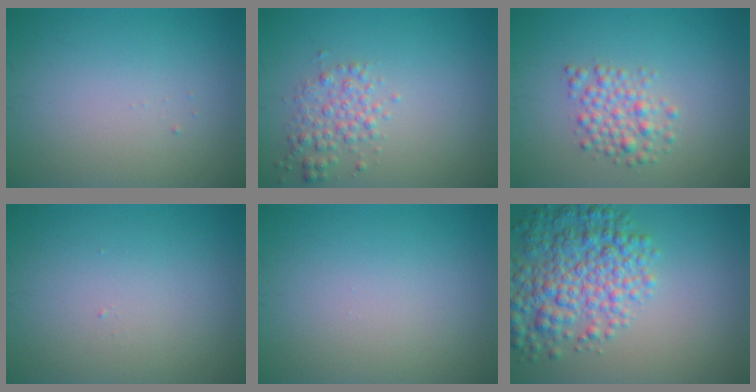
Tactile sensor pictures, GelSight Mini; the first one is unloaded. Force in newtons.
{"total": 2.4, "press": 2.4, "slide": 0.0}
{"total": 2.7, "press": 2.7, "slide": 0.1}
{"total": 0.0}
{"total": 0.0}
{"total": 6.6, "press": 6.6, "slide": 0.2}